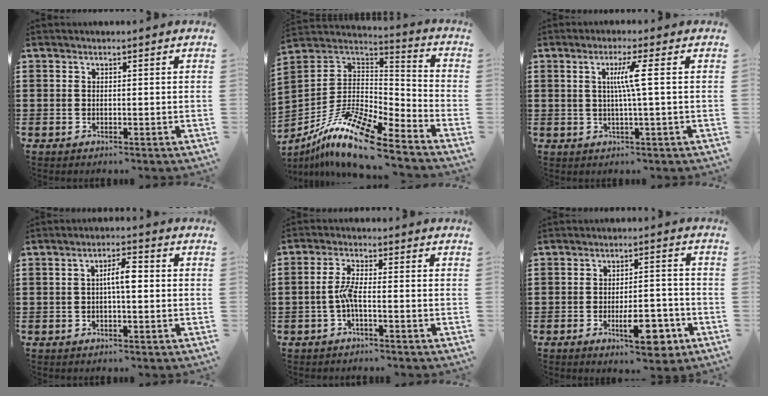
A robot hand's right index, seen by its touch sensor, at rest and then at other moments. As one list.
[{"total": 13.6, "force": [-10.0, 2.5, 8.8], "torque": [-0.180, 0.016, -0.194]}, {"total": 4.6, "force": [0.6, -0.6, 4.6], "torque": [-0.088, -0.006, 0.004]}, {"total": 4.3, "force": [0.0, 1.1, 4.1], "torque": [-0.077, 0.009, -0.004]}, {"total": 3.9, "force": [-1.4, 0.6, 3.6], "torque": [-0.088, -0.007, -0.034]}, {"total": 8.6, "force": [-3.8, 3.0, 7.1], "torque": [-0.115, 0.006, -0.060]}]